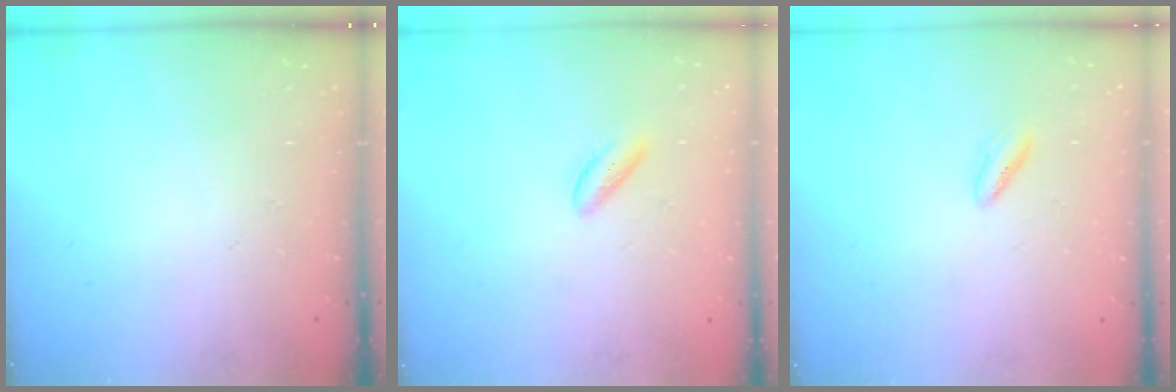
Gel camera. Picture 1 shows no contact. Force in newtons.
{"total": 2.2, "press": 2.0, "slide": 0.8}
{"total": 1.4, "press": 1.2, "slide": 0.7}